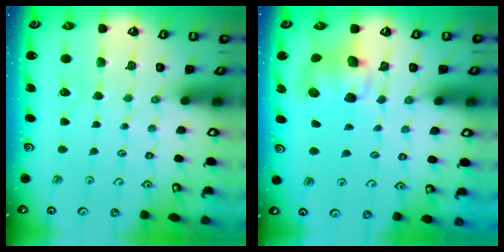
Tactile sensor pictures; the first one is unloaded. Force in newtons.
{"total": 8.7, "press": 8.6, "slide": 1.0}